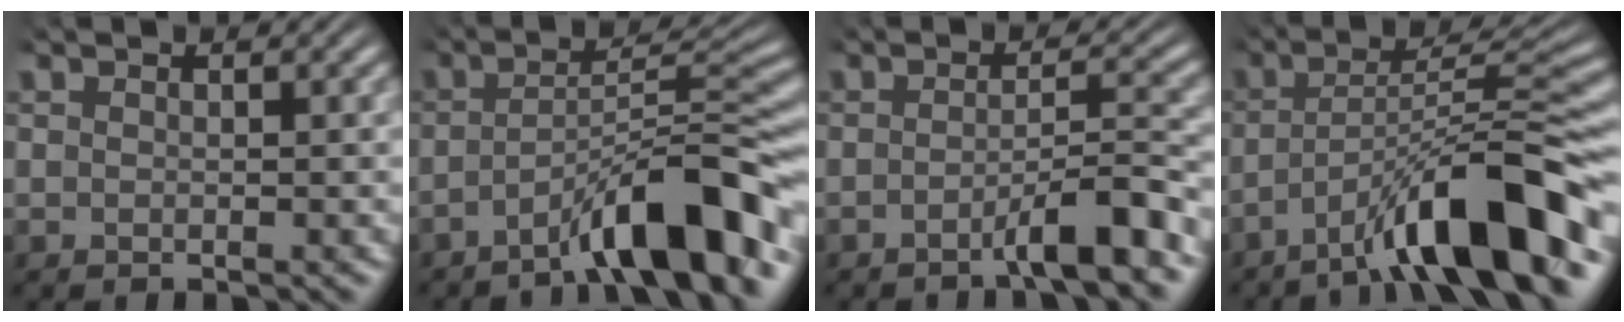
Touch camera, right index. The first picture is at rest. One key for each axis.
{"total": 7.4, "fx": -4.0, "fy": 1.1, "fz": 6.1, "tx": -0.098, "ty": -0.001, "tz": -0.059}
{"total": 3.7, "fx": -2.4, "fy": -0.1, "fz": 2.9, "tx": -0.038, "ty": 0.002, "tz": -0.043}
{"total": 8.3, "fx": -3.8, "fy": 1.2, "fz": 7.3, "tx": -0.113, "ty": 0.008, "tz": -0.057}